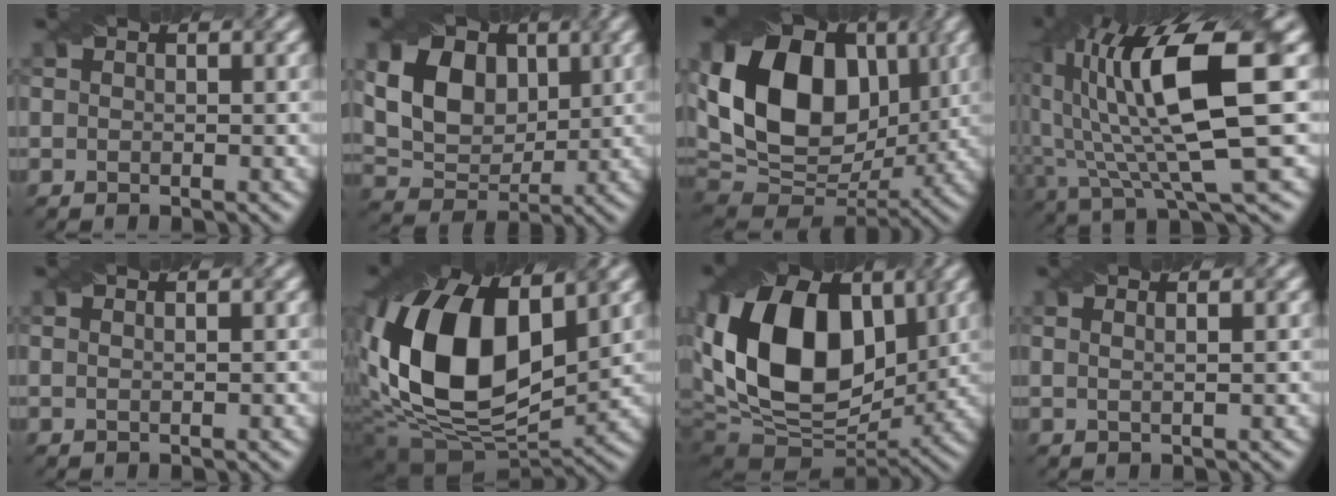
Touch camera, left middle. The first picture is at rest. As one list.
[{"total": 8.1, "force": [2.4, 5.7, 5.2], "torque": [-0.109, 0.005, 0.035]}, {"total": 16.6, "force": [3.3, 11.7, 11.3], "torque": [-0.212, 0.031, 0.049]}, {"total": 12.7, "force": [3.1, 3.5, 11.9], "torque": [-0.222, -0.003, 0.067]}, {"total": 1.8, "force": [0.9, 0.9, 1.2], "torque": [-0.003, 0.003, -0.009]}, {"total": 16.3, "force": [3.3, 9.7, 12.7], "torque": [-0.274, 0.007, 0.054]}, {"total": 16.1, "force": [2.3, 10.6, 11.9], "torque": [-0.219, 0.011, 0.029]}, {"total": 3.4, "force": [1.6, 1.8, 2.5], "torque": [-0.016, 0.025, -0.012]}]